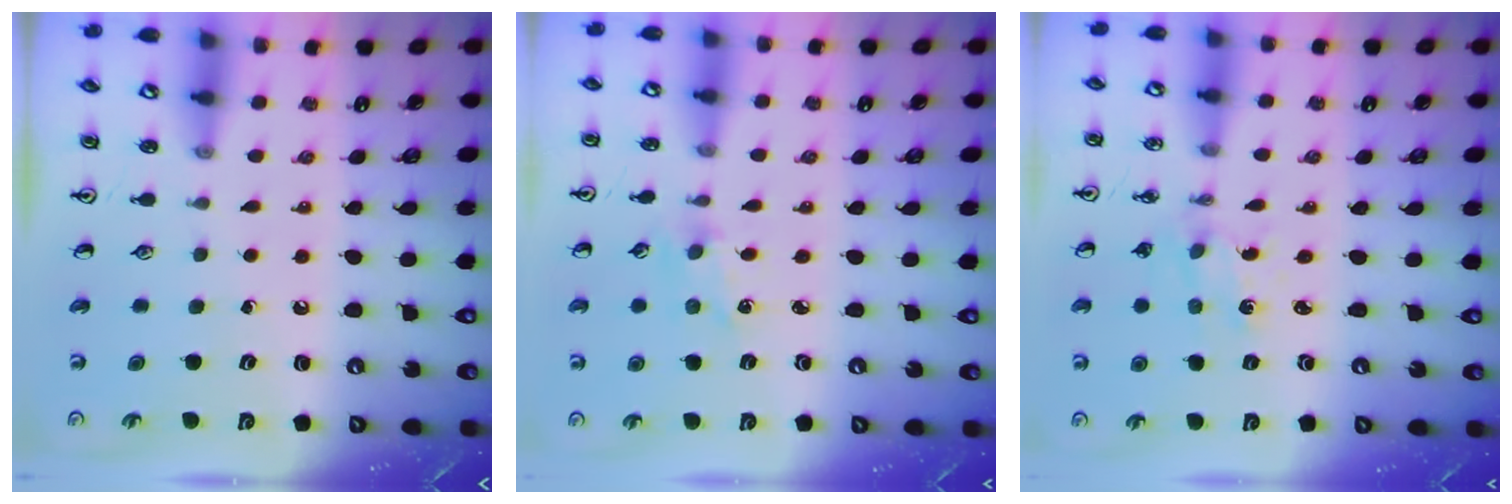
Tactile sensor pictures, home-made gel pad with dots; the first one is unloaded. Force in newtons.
{"total": 1.2, "press": 1.2, "slide": 0.2}
{"total": 1.0, "press": 1.0, "slide": 0.2}